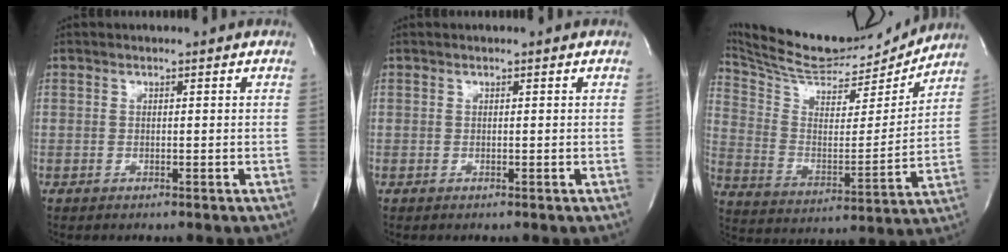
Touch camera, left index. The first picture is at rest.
{"total": 0.0}
{"total": 21.1, "force": [19.8, 3.5, 6.6], "torque": [-0.128, -0.010, 0.314]}